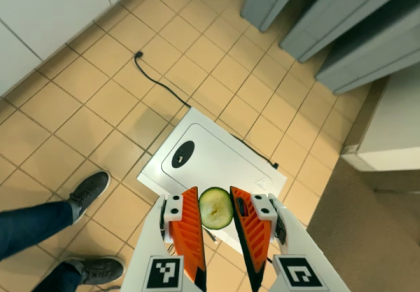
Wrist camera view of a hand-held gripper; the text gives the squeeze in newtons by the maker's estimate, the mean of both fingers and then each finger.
{"total": 6.3, "left": 6.5, "right": 6.2}